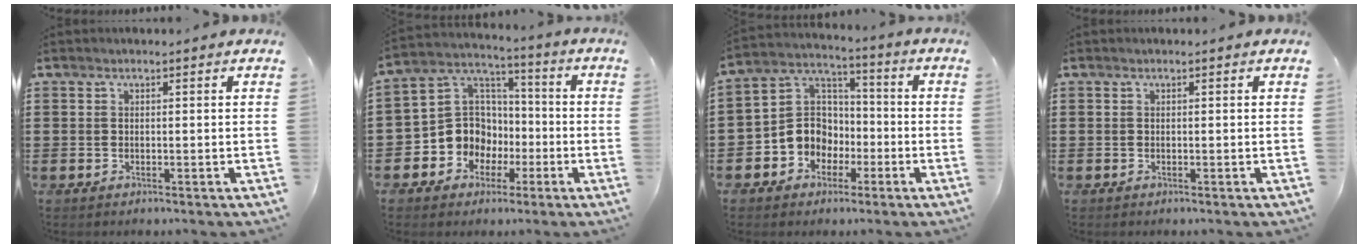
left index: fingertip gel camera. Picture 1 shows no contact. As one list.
[{"total": 9.7, "force": [-2.7, 9.0, 2.4], "torque": [-0.099, 0.003, -0.050]}, {"total": 7.8, "force": [-2.4, 7.2, 1.7], "torque": [-0.070, 0.009, -0.049]}, {"total": 0.0}]